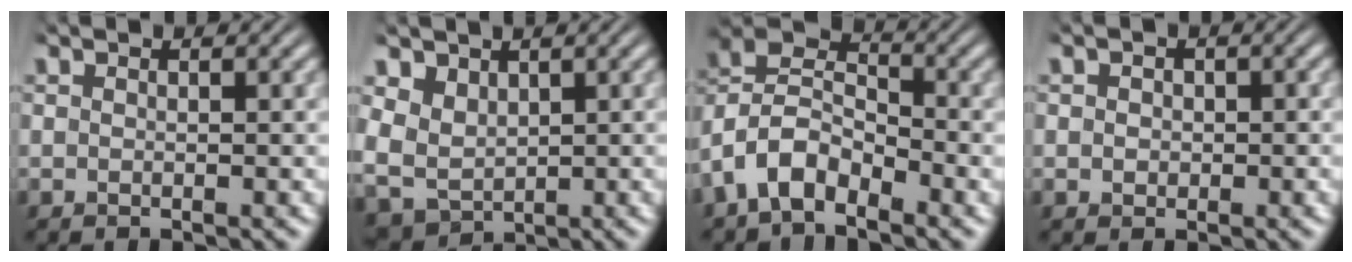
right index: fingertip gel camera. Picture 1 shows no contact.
{"total": 6.9, "force": [0.2, 6.3, 2.7], "torque": [-0.105, -0.045, 0.022]}
{"total": 8.6, "force": [0.7, 7.4, 4.4], "torque": [-0.126, -0.014, -0.002]}
{"total": 1.4, "force": [-0.1, 1.3, 0.4], "torque": [-0.008, 0.004, -0.005]}